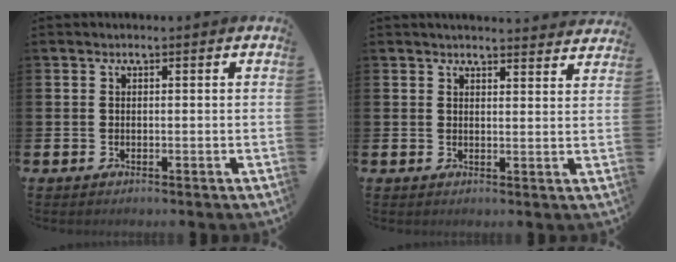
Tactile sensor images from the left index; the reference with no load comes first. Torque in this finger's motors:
{"motor_torque": [0.89, -1.25, 0.08, 0.00]}